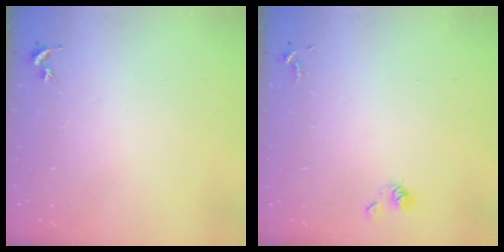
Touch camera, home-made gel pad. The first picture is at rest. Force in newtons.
{"total": 3.6, "press": 3.4, "slide": 1.2}